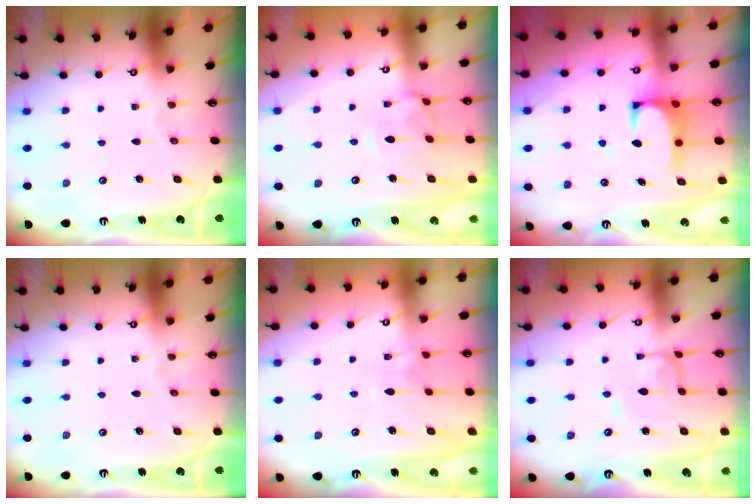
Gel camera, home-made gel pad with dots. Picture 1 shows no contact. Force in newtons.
{"total": 1.7, "press": 1.4, "slide": 0.9}
{"total": 2.5, "press": 2.4, "slide": 0.7}
{"total": 0.0}
{"total": 3.3, "press": 3.3, "slide": 0.3}
{"total": 2.0, "press": 2.0, "slide": 0.1}